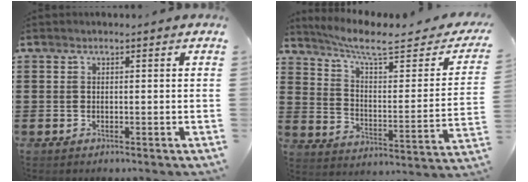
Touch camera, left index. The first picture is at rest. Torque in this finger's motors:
{"motor_torque": [1.32, -0.81, 0.10, 0.03]}